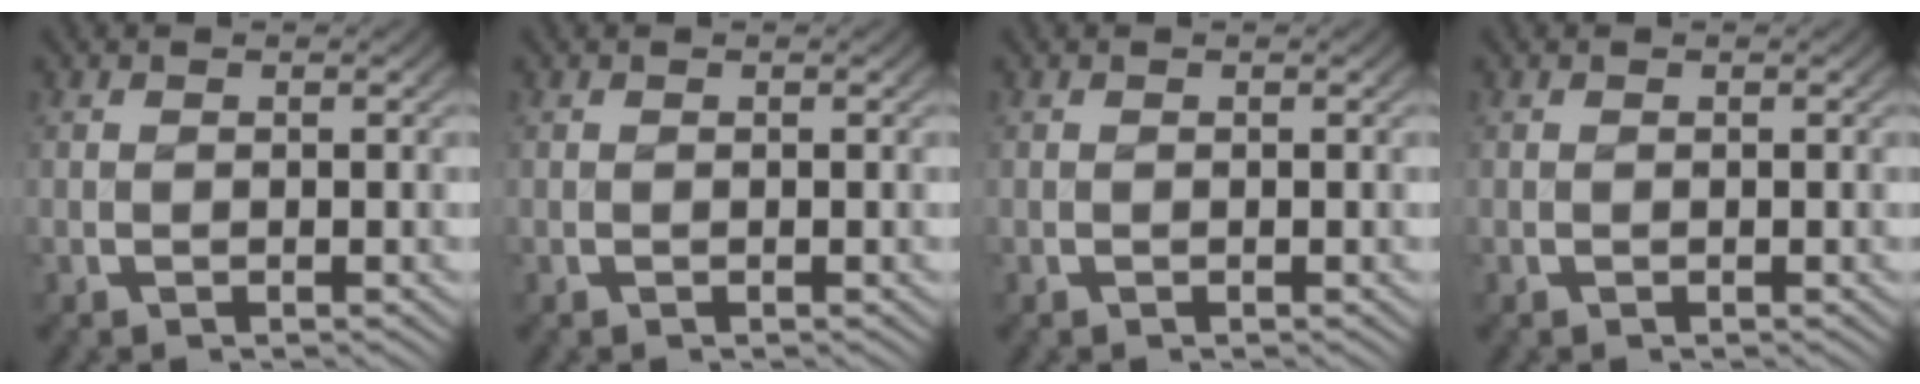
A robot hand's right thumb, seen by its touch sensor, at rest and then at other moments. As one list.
[{"total": 0.0}, {"total": 0.0}, {"total": 0.0}]